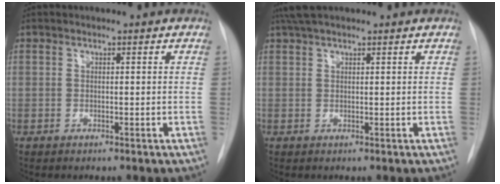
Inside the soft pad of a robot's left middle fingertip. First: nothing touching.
{"total": 4.2, "force": [3.5, 0.8, 2.3], "torque": [-0.043, 0.030, 0.064]}